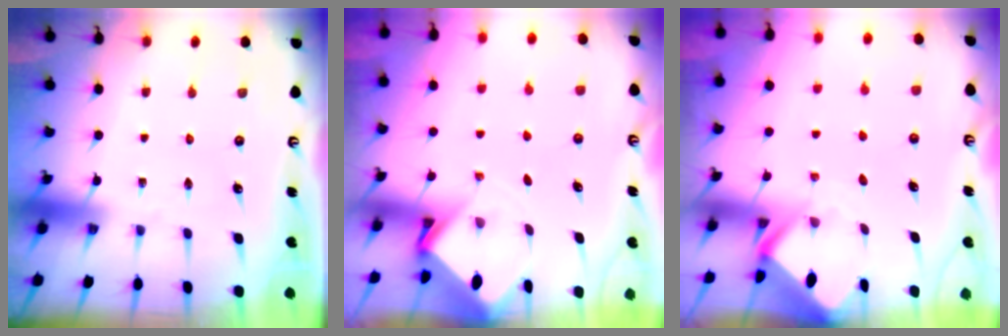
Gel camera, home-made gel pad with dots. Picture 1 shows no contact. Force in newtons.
{"total": 2.9, "press": 2.9, "slide": 0.2}
{"total": 2.6, "press": 2.6, "slide": 0.2}